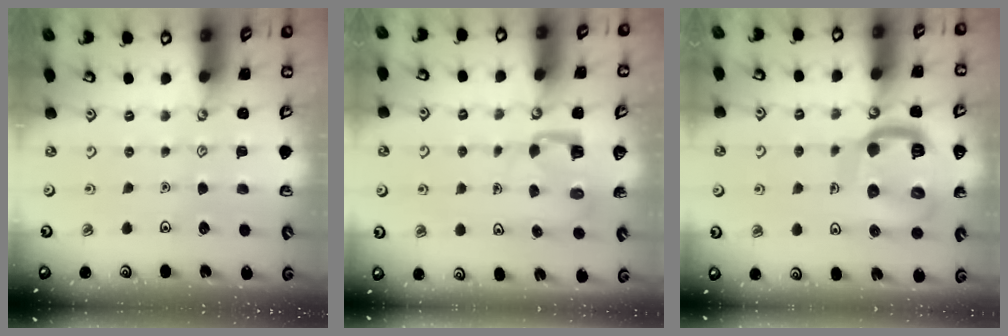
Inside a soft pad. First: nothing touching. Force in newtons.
{"total": 3.8, "press": 3.8, "slide": 0.1}
{"total": 17.4, "press": 17.3, "slide": 1.9}